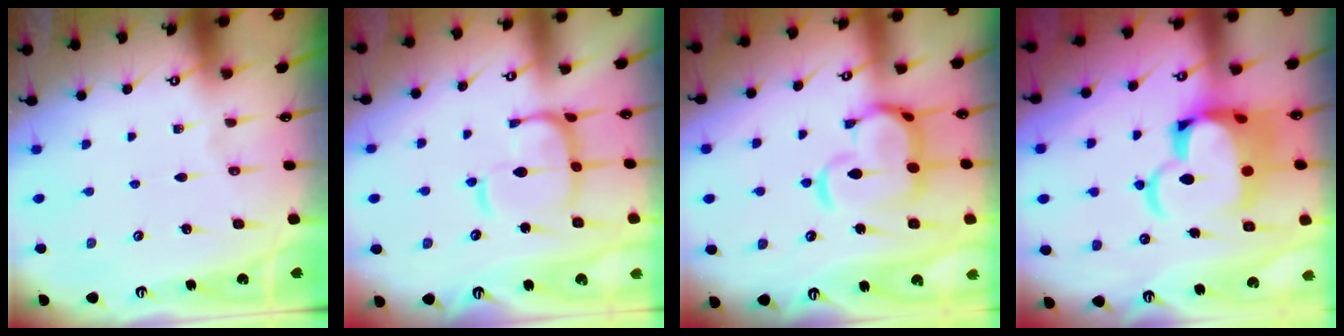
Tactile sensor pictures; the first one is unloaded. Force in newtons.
{"total": 8.8, "press": 8.8, "slide": 0.8}
{"total": 9.0, "press": 8.9, "slide": 1.5}
{"total": 11.9, "press": 11.6, "slide": 2.3}